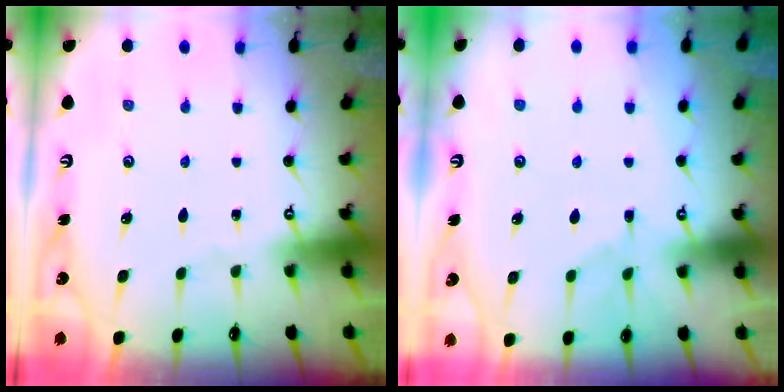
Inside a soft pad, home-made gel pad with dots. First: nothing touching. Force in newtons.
{"total": 1.6, "press": 1.2, "slide": 1.2}